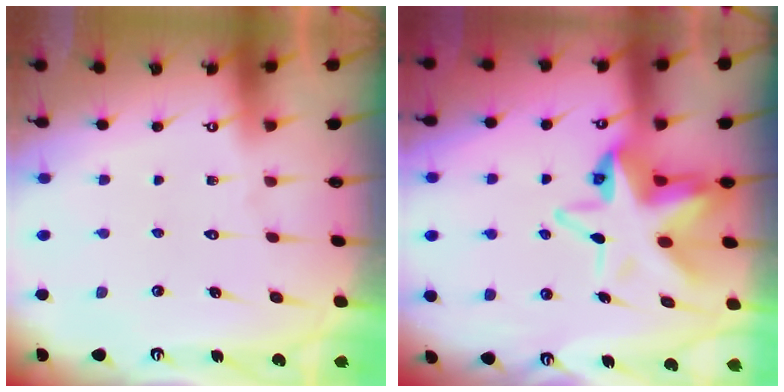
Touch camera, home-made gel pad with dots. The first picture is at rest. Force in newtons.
{"total": 12.3, "press": 12.0, "slide": 2.4}